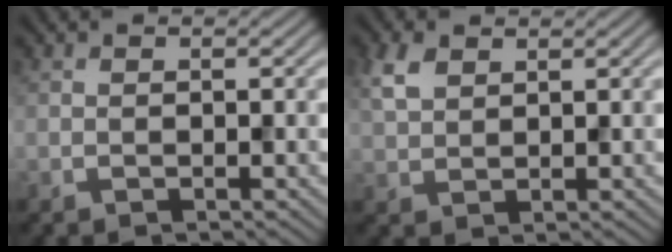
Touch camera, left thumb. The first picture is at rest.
{"total": 3.4, "force": [1.8, 1.9, 2.2], "torque": [-0.057, 0.007, 0.038]}